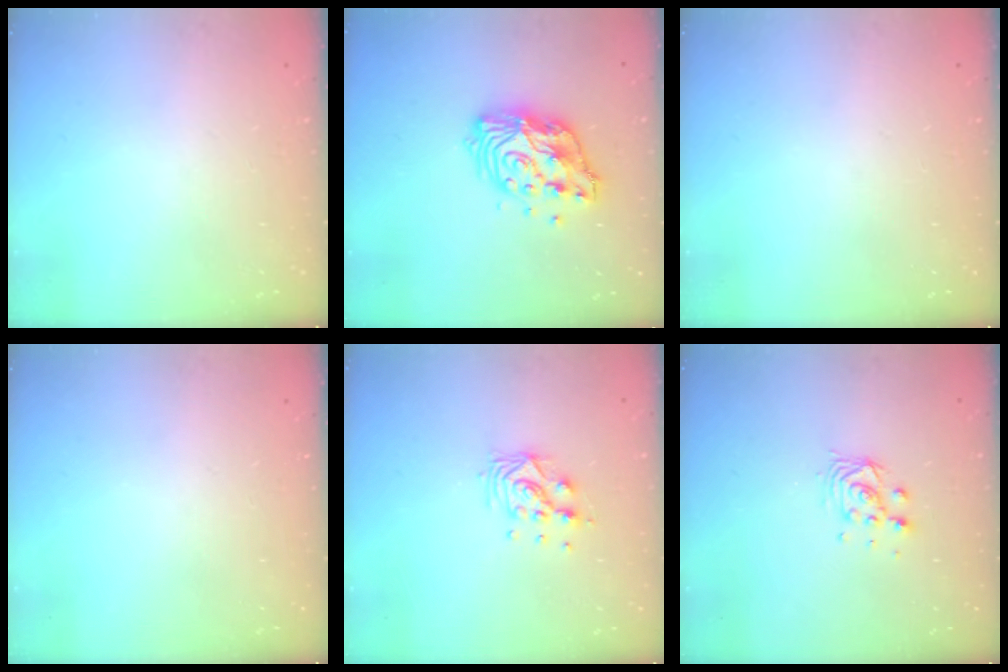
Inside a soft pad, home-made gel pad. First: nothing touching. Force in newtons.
{"total": 12.4, "press": 12.3, "slide": 1.1}
{"total": 0.0}
{"total": 0.0}
{"total": 8.8, "press": 8.7, "slide": 0.9}
{"total": 5.9, "press": 5.9, "slide": 0.5}